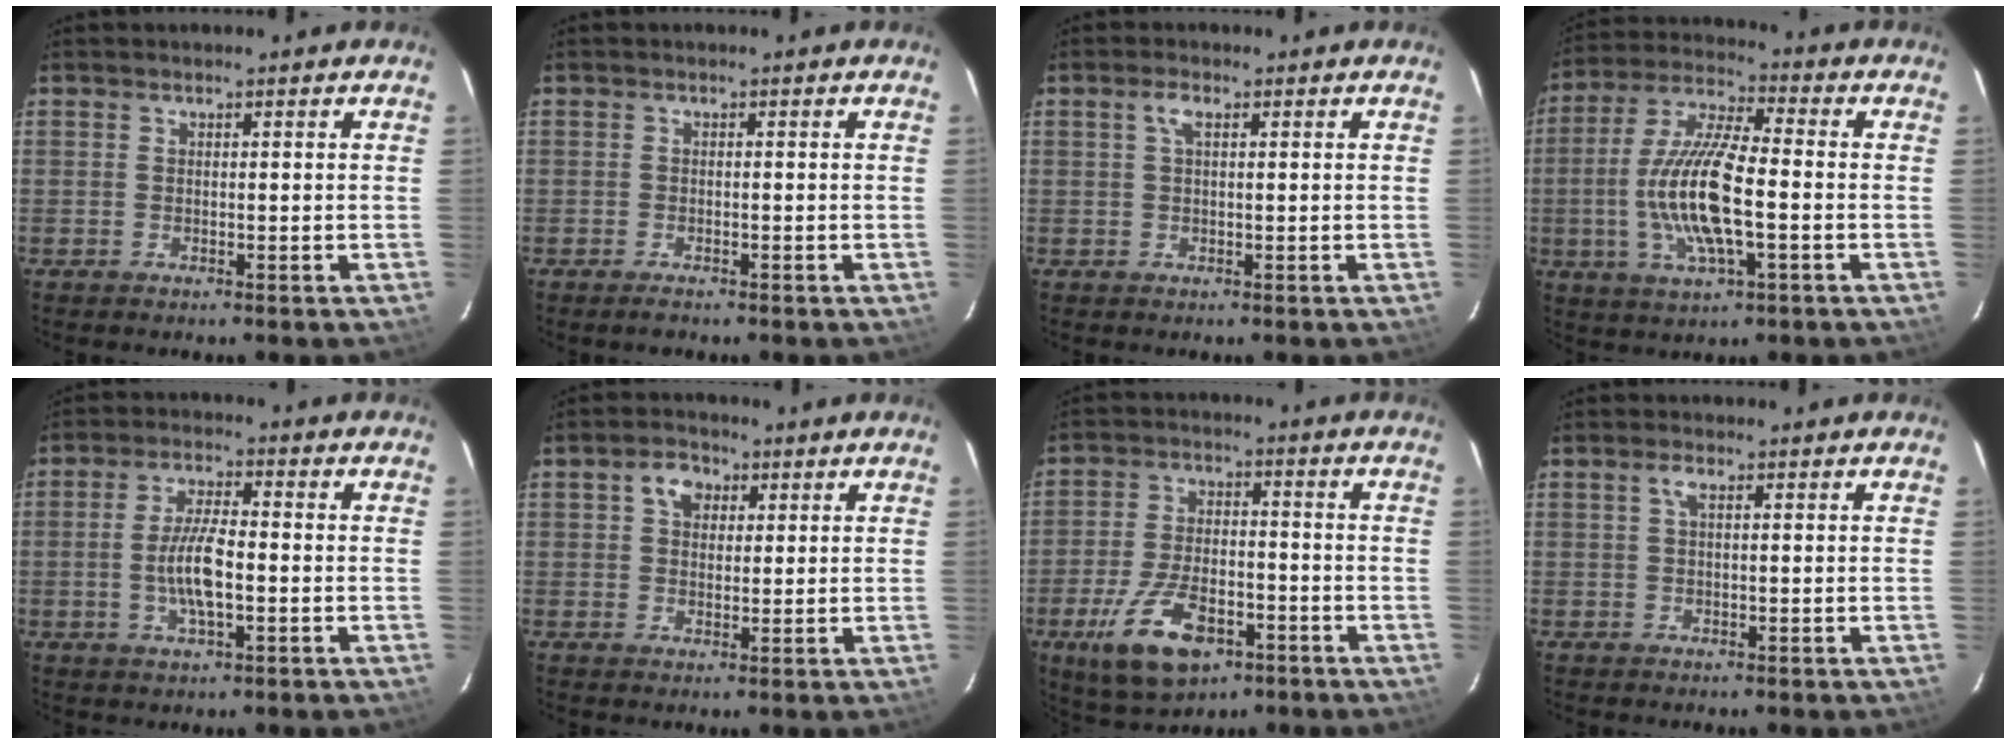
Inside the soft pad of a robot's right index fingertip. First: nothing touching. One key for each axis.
{"total": 1.8, "fx": -1.5, "fy": 0.5, "fz": 1.0, "tx": -0.023, "ty": -0.002, "tz": -0.026}
{"total": 2.1, "fx": 0.8, "fy": 0.8, "fz": 1.9, "tx": -0.037, "ty": 0.008, "tz": 0.014}
{"total": 15.0, "fx": -2.7, "fy": 4.1, "fz": 14.1, "tx": -0.292, "ty": 0.000, "tz": -0.055}
{"total": 7.5, "fx": -1.5, "fy": 2.3, "fz": 7.0, "tx": -0.140, "ty": 0.004, "tz": -0.027}
{"total": 4.5, "fx": 1.7, "fy": 3.4, "fz": 2.4, "tx": -0.036, "ty": 0.018, "tz": 0.030}
{"total": 14.3, "fx": -7.0, "fy": 6.8, "fz": 10.4, "tx": -0.218, "ty": -0.016, "tz": -0.114}
{"total": 1.6, "fx": 0.5, "fy": 0.4, "fz": 1.4, "tx": -0.028, "ty": 0.007, "tz": 0.008}